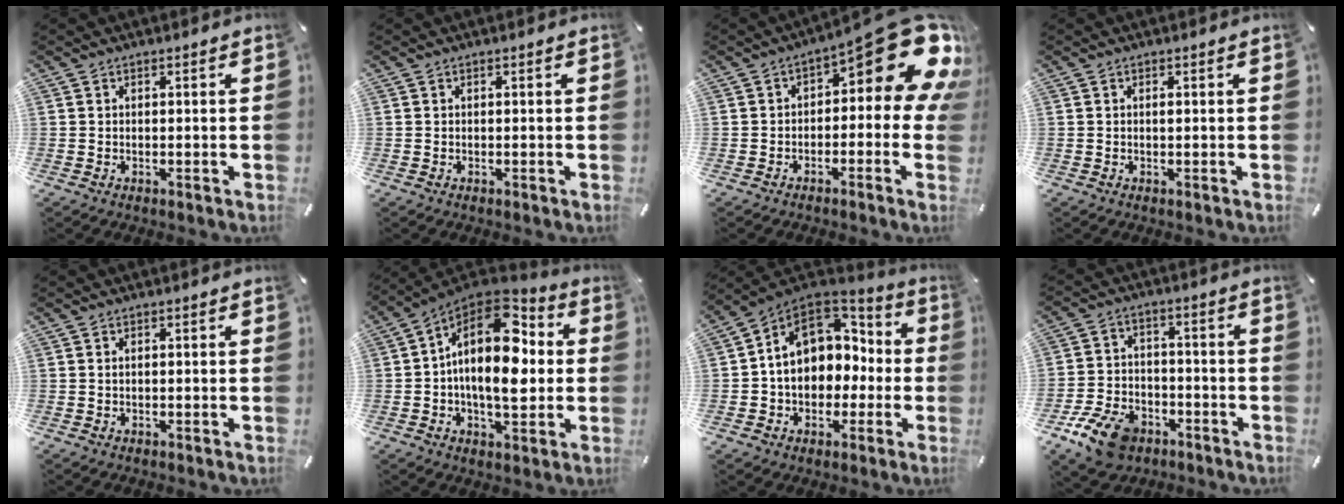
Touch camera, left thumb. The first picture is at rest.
{"total": 0.0}
{"total": 15.5, "force": [7.1, 6.0, 12.4], "torque": [-0.157, -0.058, 0.114]}
{"total": 0.5, "force": [0.1, 0.1, 0.5], "torque": [-0.011, -0.002, 0.001]}
{"total": 0.6, "force": [-0.1, 0.3, 0.6], "torque": [-0.012, 0.000, -0.002]}
{"total": 19.2, "force": [2.0, 10.7, 15.8], "torque": [-0.281, -0.022, 0.028]}
{"total": 12.3, "force": [2.0, 10.4, 6.3], "torque": [-0.106, -0.009, 0.044]}
{"total": 11.1, "force": [-6.7, 7.1, 5.2], "torque": [-0.102, 0.047, -0.119]}